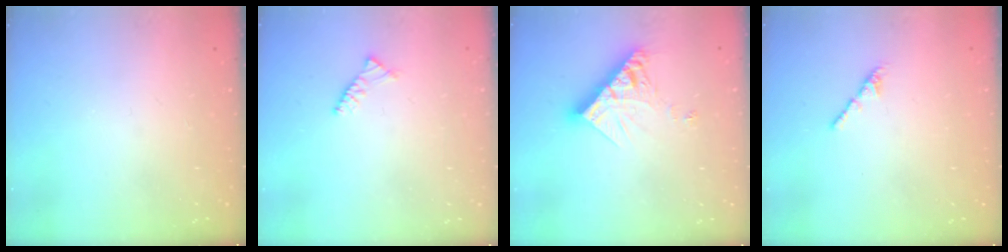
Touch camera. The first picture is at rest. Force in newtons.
{"total": 3.0, "press": 2.9, "slide": 0.8}
{"total": 11.4, "press": 11.3, "slide": 1.2}
{"total": 2.4, "press": 2.3, "slide": 0.8}